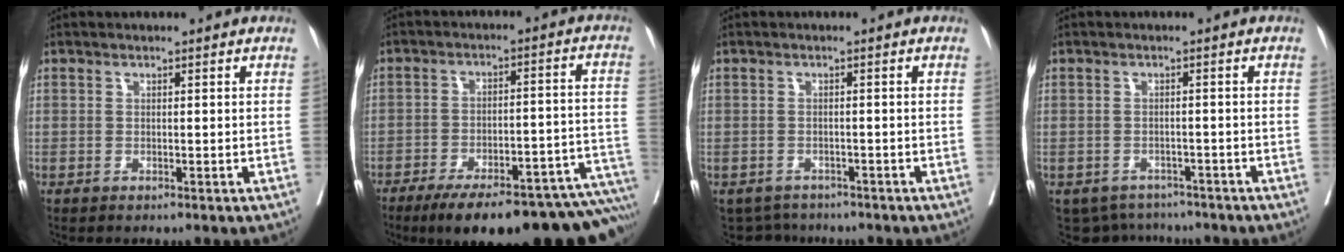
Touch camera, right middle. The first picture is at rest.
{"total": 25.5, "force": [-21.3, 4.7, 13.3], "torque": [-0.101, 0.014, -0.279]}
{"total": 4.2, "force": [-3.6, 2.2, -0.2], "torque": [0.008, 0.000, -0.052]}
{"total": 5.6, "force": [-4.8, 2.8, 0.1], "torque": [0.004, 0.006, -0.064]}